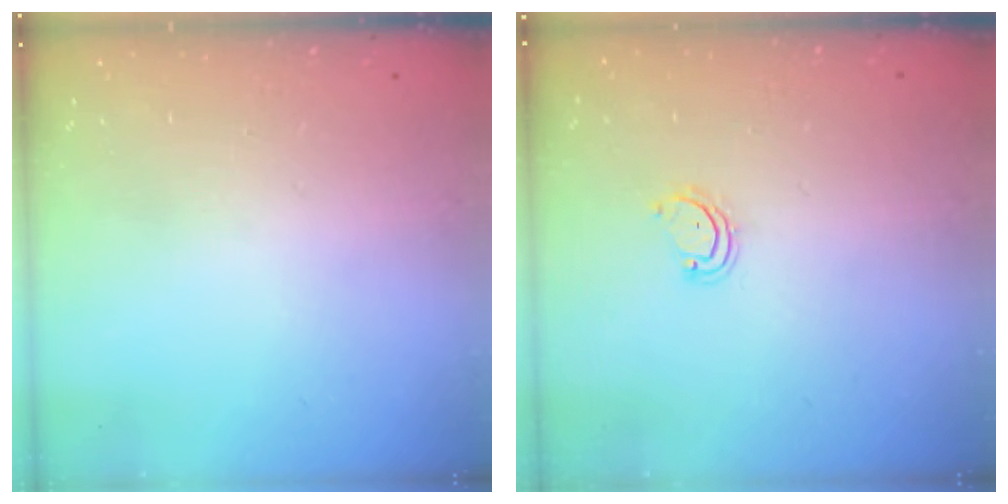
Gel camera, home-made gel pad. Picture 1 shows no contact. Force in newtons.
{"total": 2.9, "press": 2.9, "slide": 0.3}